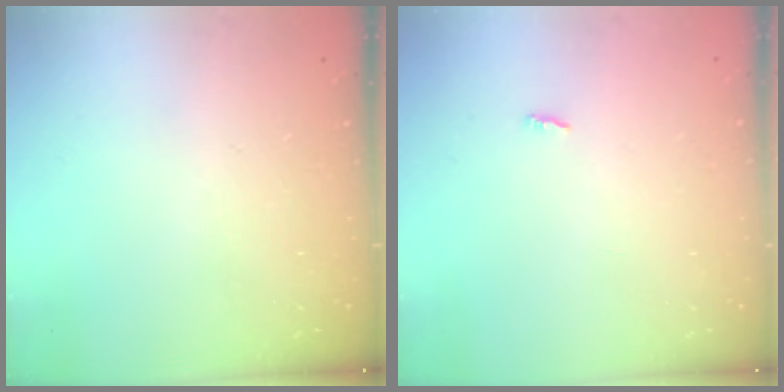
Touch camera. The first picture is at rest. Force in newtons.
{"total": 1.9, "press": 1.9, "slide": 0.2}